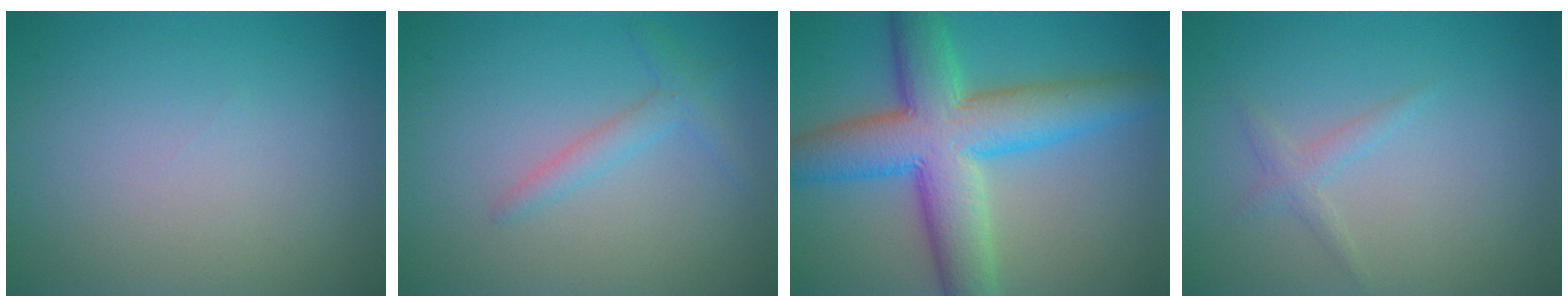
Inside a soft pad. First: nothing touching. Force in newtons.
{"total": 1.7, "press": 1.7, "slide": 0.1}
{"total": 10.2, "press": 10.2, "slide": 0.2}
{"total": 1.3, "press": 1.3, "slide": 0.1}